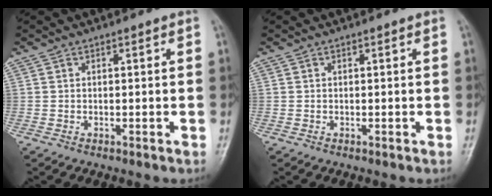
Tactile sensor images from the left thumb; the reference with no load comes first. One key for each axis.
{"total": 0.0}